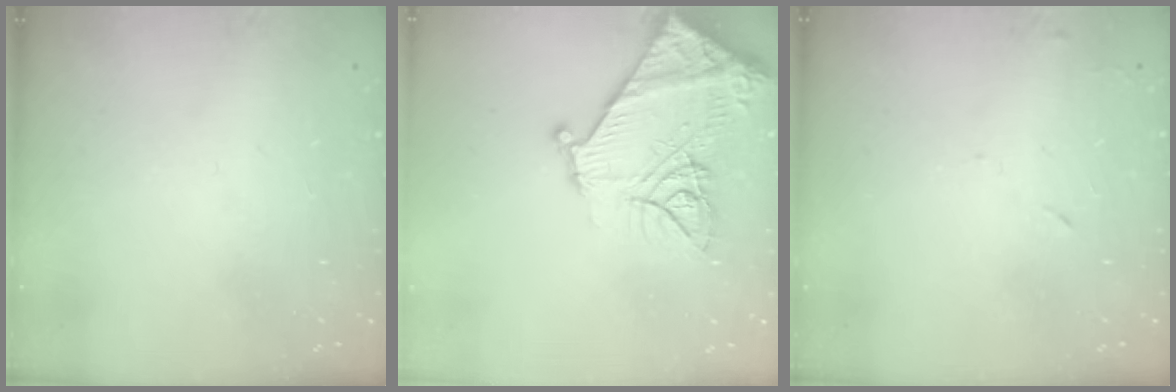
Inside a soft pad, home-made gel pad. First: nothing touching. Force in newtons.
{"total": 19.9, "press": 19.8, "slide": 2.1}
{"total": 5.5, "press": 5.5, "slide": 0.8}